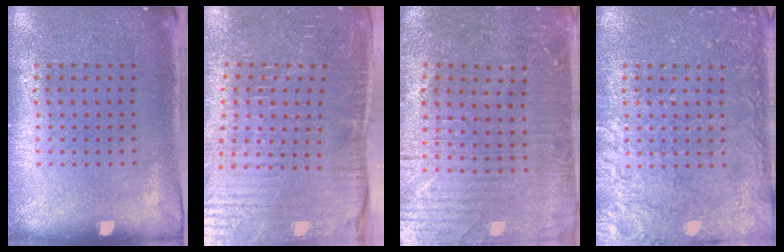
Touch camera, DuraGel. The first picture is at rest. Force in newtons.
{"total": 4.6, "press": 4.6, "slide": 0.7}
{"total": 1.8, "press": 1.8, "slide": 0.5}
{"total": 5.0, "press": 5.0, "slide": 0.6}